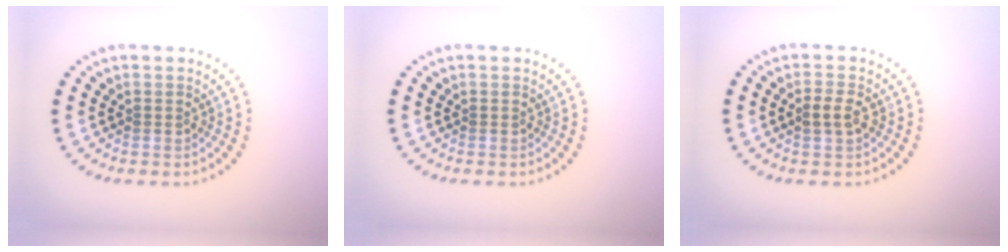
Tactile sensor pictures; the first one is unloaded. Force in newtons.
{"total": 0.0}
{"total": 1.9, "press": 1.9, "slide": 0.4}